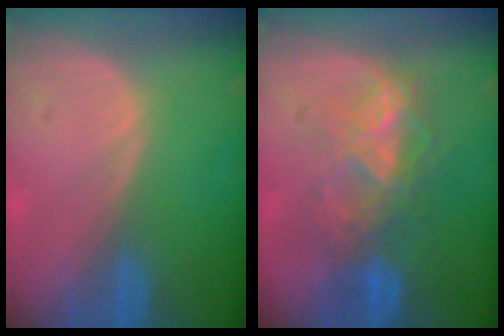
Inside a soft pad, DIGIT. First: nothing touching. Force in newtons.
{"total": 6.9, "press": 6.6, "slide": 1.9}